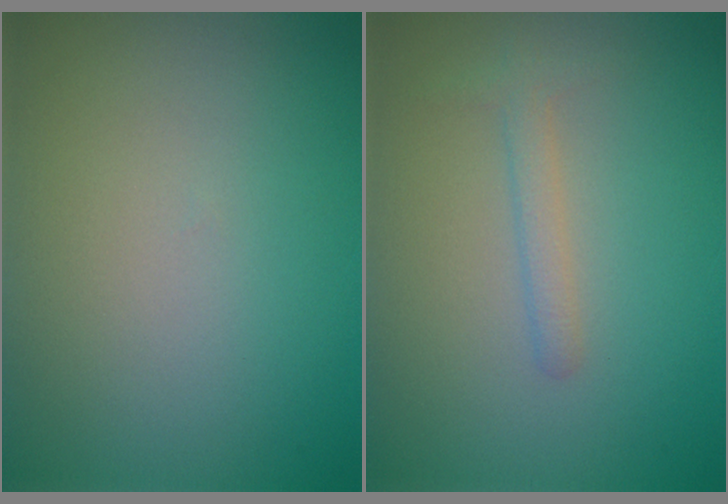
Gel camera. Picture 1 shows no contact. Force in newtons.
{"total": 1.8, "press": 1.8, "slide": 0.2}